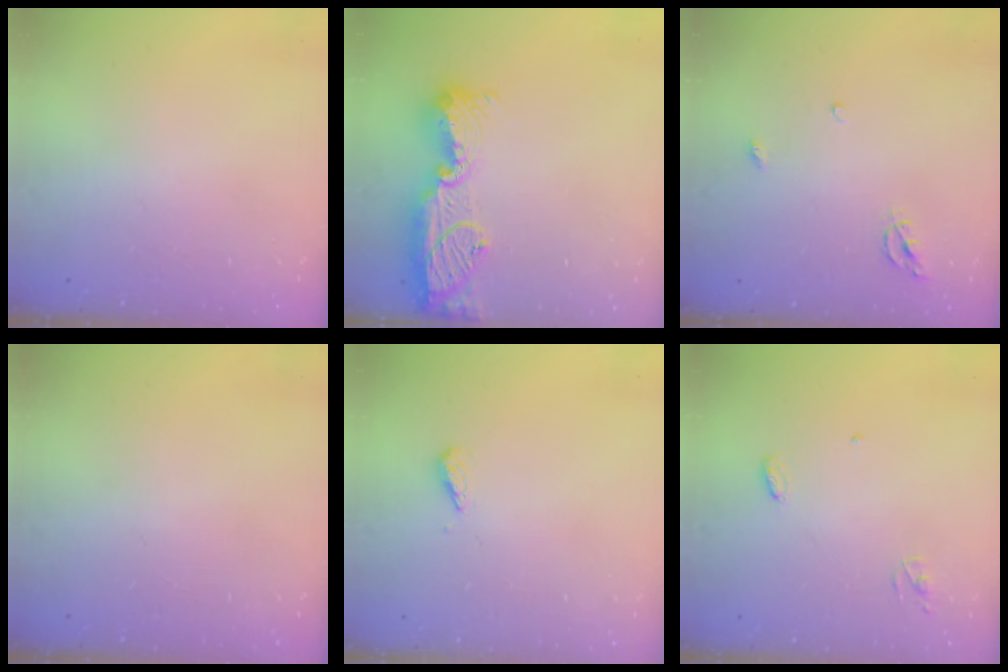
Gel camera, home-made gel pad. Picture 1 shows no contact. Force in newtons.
{"total": 17.2, "press": 16.2, "slide": 5.8}
{"total": 5.7, "press": 5.6, "slide": 0.5}
{"total": 0.0}
{"total": 2.7, "press": 2.7, "slide": 0.6}
{"total": 3.5, "press": 3.5, "slide": 0.2}